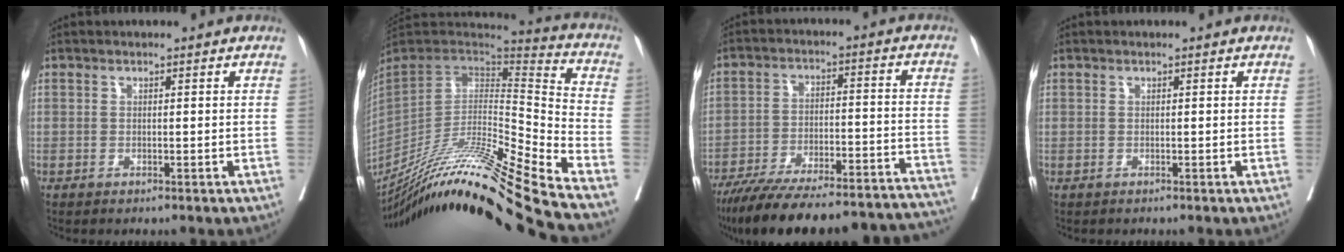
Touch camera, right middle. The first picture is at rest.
{"total": 29.9, "force": [-23.9, -1.9, 17.8], "torque": [-0.263, -0.050, -0.406]}
{"total": 30.2, "force": [-26.9, 4.8, 12.8], "torque": [-0.151, -0.015, -0.370]}
{"total": 0.0}